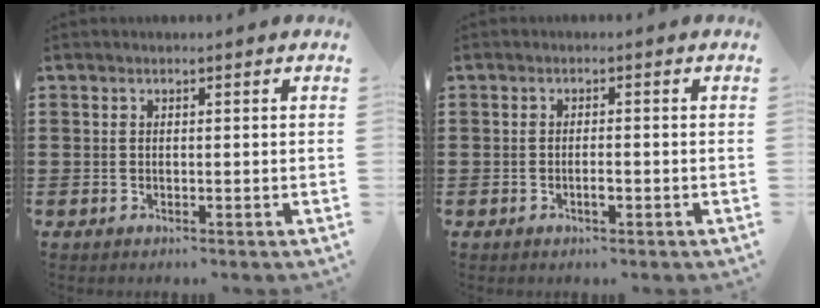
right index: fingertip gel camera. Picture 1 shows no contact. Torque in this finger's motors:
{"motor_torque": [-0.55, 0.54, -0.03, 0.01]}